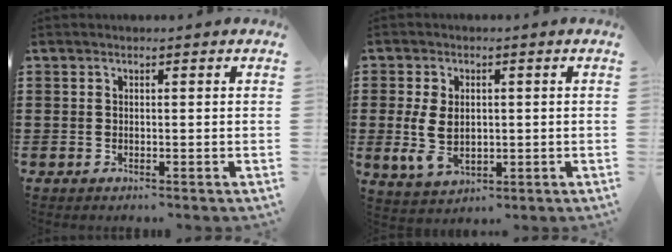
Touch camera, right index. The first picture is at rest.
{"total": 6.5, "force": [-0.2, 4.2, 4.9], "torque": [-0.121, 0.003, -0.009]}